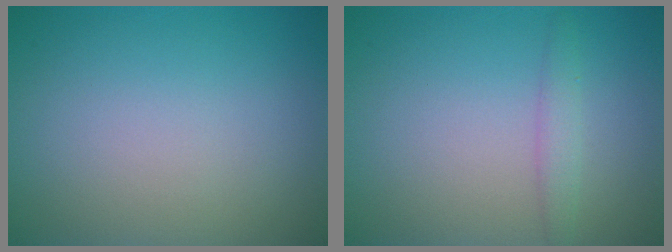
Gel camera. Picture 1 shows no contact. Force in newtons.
{"total": 1.5, "press": 1.5, "slide": 0.1}